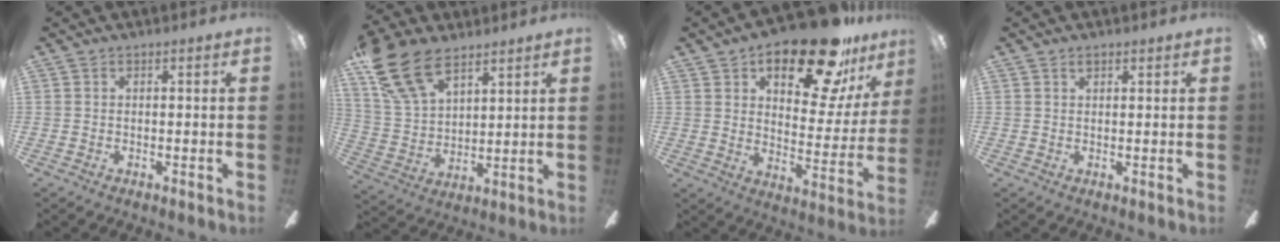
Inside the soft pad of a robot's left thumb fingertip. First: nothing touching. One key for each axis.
{"total": 17.7, "fx": 11.6, "fy": 9.4, "fz": 9.6, "tx": -0.202, "ty": -0.040, "tz": 0.220}
{"total": 21.1, "fx": 15.0, "fy": 8.4, "fz": 12.3, "tx": -0.176, "ty": -0.092, "tz": 0.246}
{"total": 1.2, "fx": 0.9, "fy": 0.6, "fz": 0.5, "tx": -0.010, "ty": 0.002, "tz": 0.017}